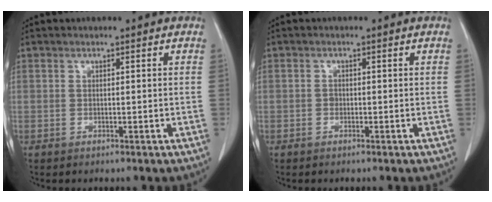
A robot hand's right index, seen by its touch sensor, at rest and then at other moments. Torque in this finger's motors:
{"motor_torque": [0.05, 0.03, 0.03, 0.02]}